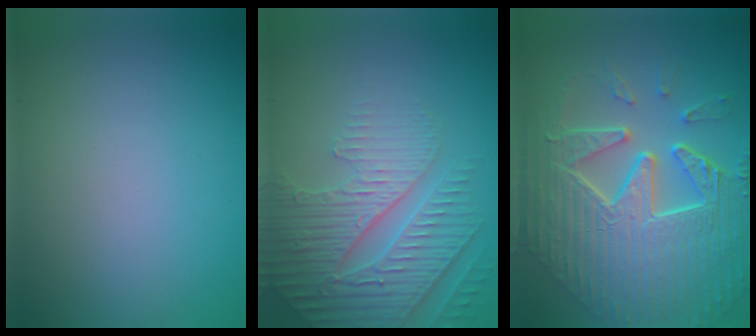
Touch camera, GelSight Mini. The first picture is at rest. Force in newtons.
{"total": 5.5, "press": 4.8, "slide": 2.7}
{"total": 10.8, "press": 7.4, "slide": 7.8}